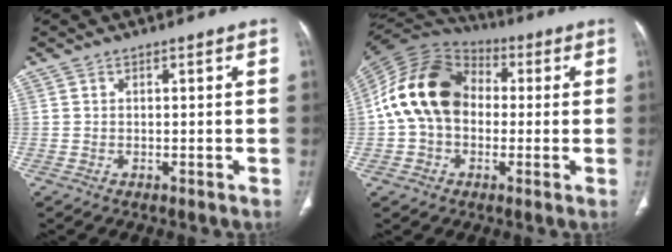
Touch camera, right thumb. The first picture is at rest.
{"total": 16.6, "force": [0.4, 12.3, 11.1], "torque": [-0.195, 0.035, -0.006]}